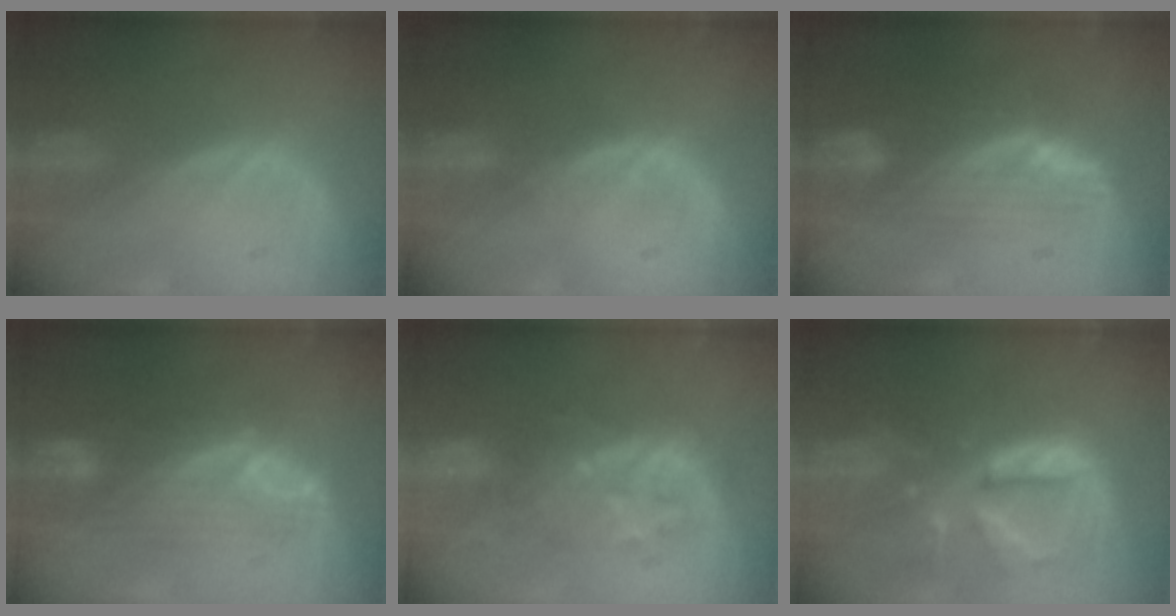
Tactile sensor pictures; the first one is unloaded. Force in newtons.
{"total": 1.1, "press": 1.1, "slide": 0.2}
{"total": 7.5, "press": 6.9, "slide": 3.0}
{"total": 7.3, "press": 7.2, "slide": 1.4}
{"total": 7.8, "press": 7.6, "slide": 1.9}
{"total": 10.6, "press": 9.3, "slide": 5.0}